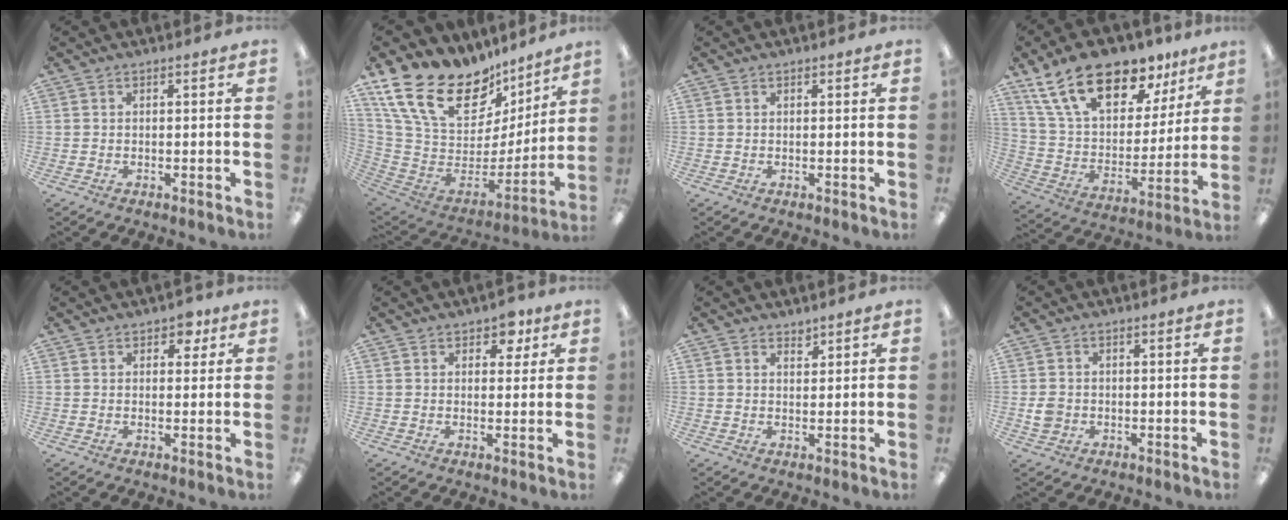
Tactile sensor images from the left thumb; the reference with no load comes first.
{"total": 24.3, "force": [16.3, 12.9, 12.6], "torque": [-0.217, -0.110, 0.311]}
{"total": 0.5, "force": [0.4, 0.3, 0.1], "torque": [-0.002, 0.003, 0.007]}
{"total": 21.1, "force": [14.1, 10.9, 11.3], "torque": [-0.199, -0.080, 0.252]}
{"total": 4.0, "force": [2.4, 2.6, 1.9], "torque": [-0.009, -0.005, 0.038]}
{"total": 4.8, "force": [2.9, 3.1, 2.1], "torque": [-0.017, -0.004, 0.049]}
{"total": 2.1, "force": [2.0, 0.8, 0.1], "torque": [0.006, -0.012, 0.036]}
{"total": 3.4, "force": [-0.5, 3.0, 1.5], "torque": [-0.016, 0.003, -0.010]}